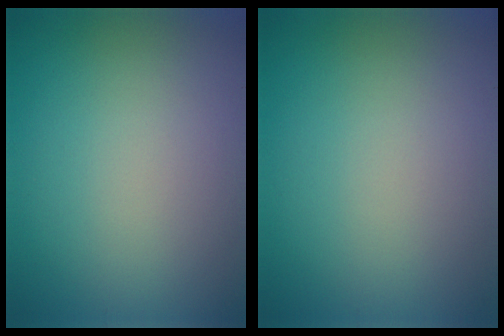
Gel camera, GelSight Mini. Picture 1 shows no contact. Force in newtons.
{"total": 0.0}